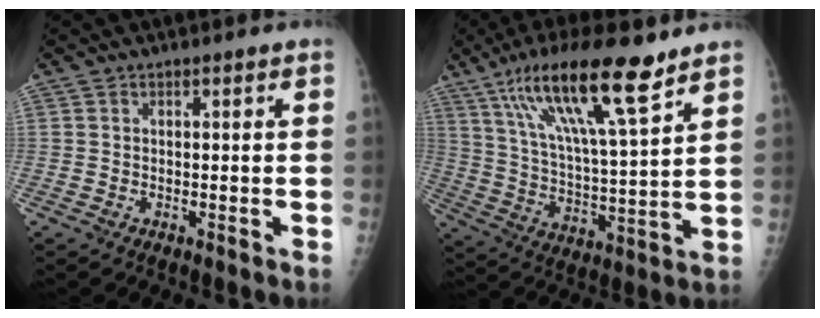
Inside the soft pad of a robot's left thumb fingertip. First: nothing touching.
{"total": 19.1, "force": [12.3, 3.2, 14.3], "torque": [-0.247, -0.043, 0.222]}